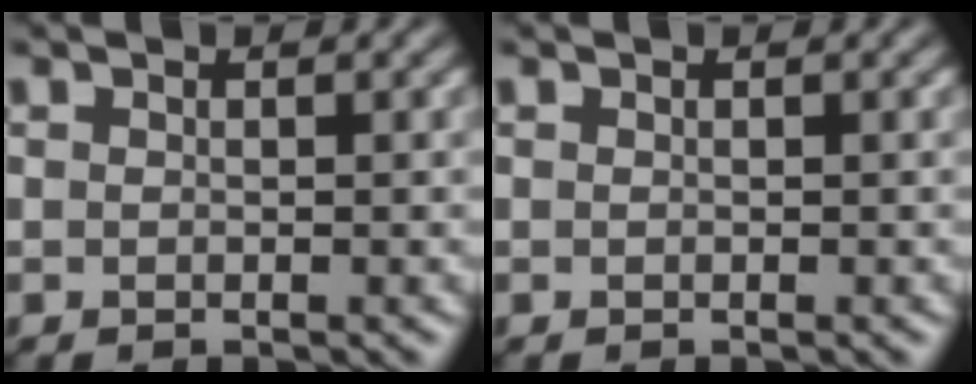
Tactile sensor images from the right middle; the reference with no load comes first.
{"total": 0.0}